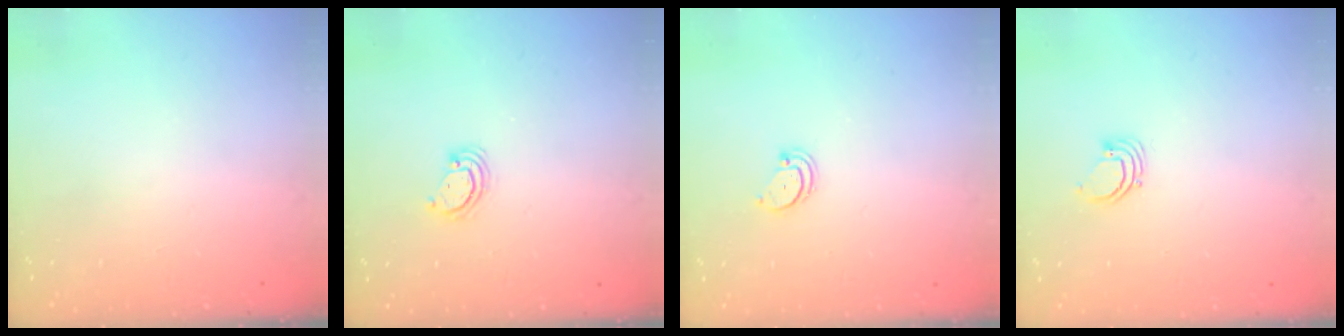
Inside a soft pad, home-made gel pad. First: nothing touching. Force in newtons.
{"total": 2.6, "press": 2.6, "slide": 0.3}
{"total": 1.9, "press": 1.9, "slide": 0.2}
{"total": 2.5, "press": 2.5, "slide": 0.1}